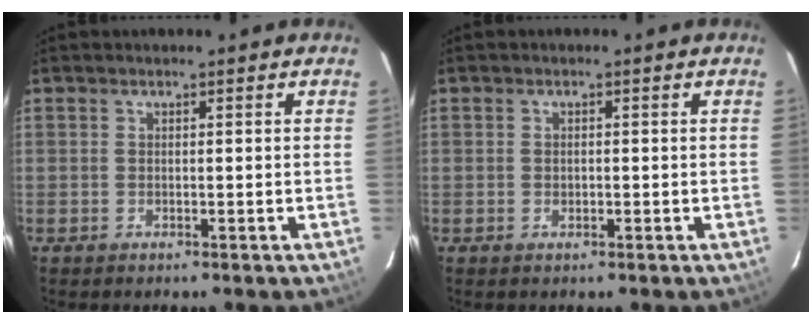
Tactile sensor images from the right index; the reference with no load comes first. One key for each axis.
{"total": 1.1, "fx": -0.2, "fy": 0.8, "fz": 0.7, "tx": -0.013, "ty": 0.002, "tz": -0.004}